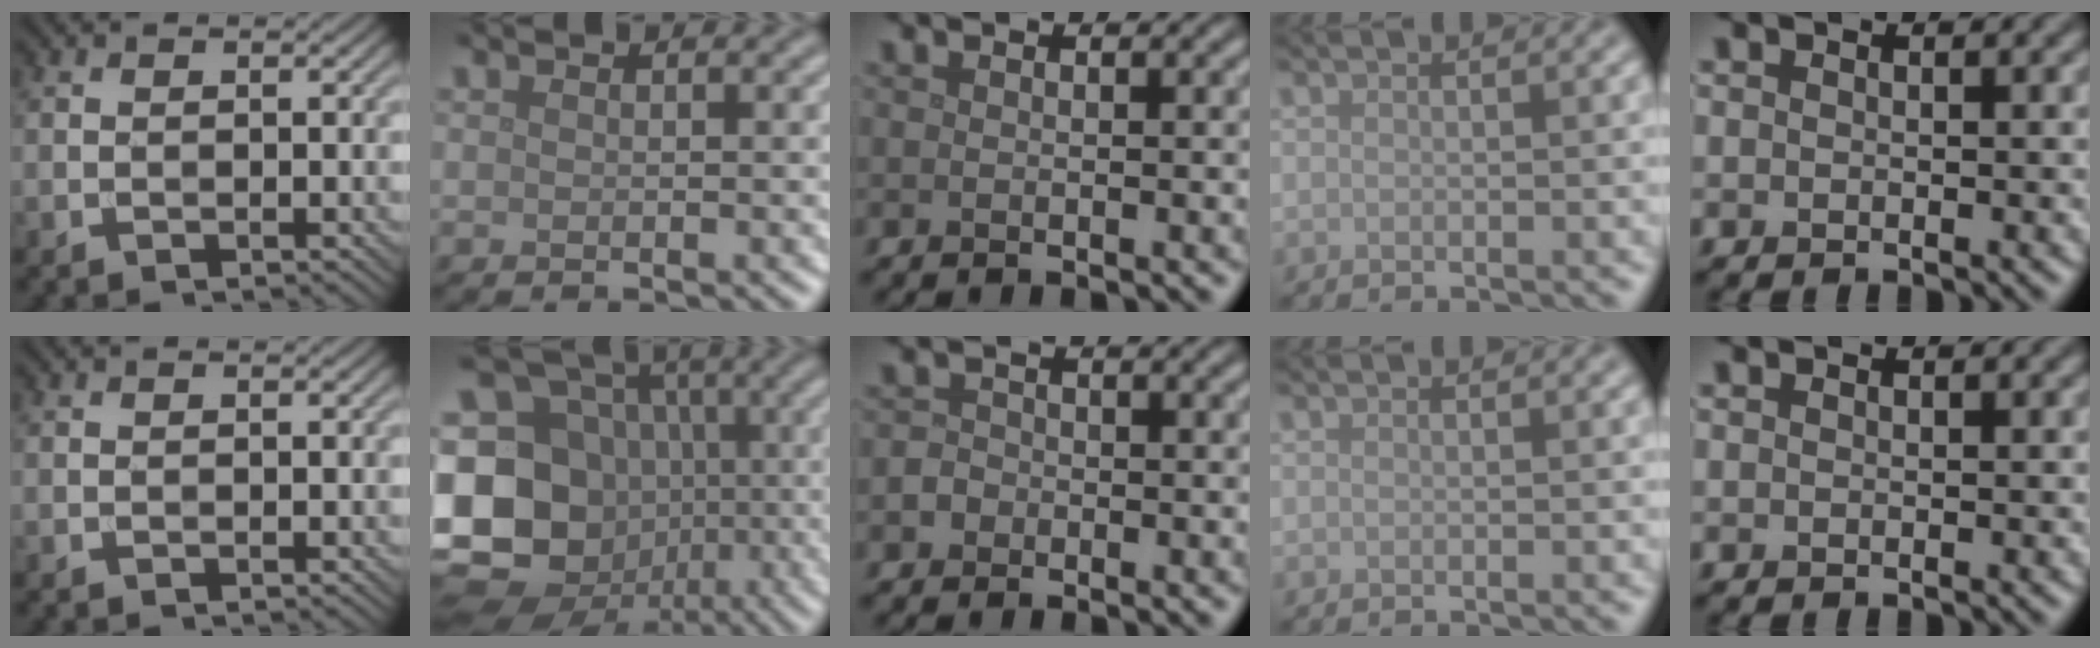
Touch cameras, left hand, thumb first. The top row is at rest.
{"index": {"total": 18.8, "force": [-2.9, 16.6, 8.3], "torque": [-0.200, 0.010, -0.084]}, "middle": {"total": 1.7, "force": [-0.7, 1.4, 0.5], "torque": [0.003, 0.003, -0.016]}}